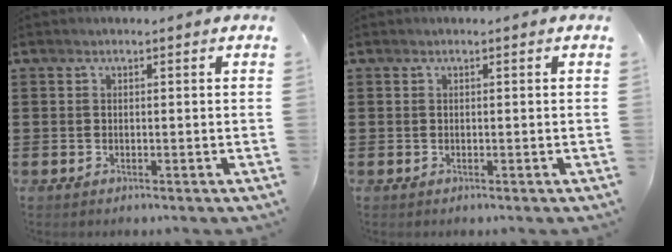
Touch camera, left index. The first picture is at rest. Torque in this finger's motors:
{"motor_torque": [0.00, 0.00, 0.00, 0.00]}